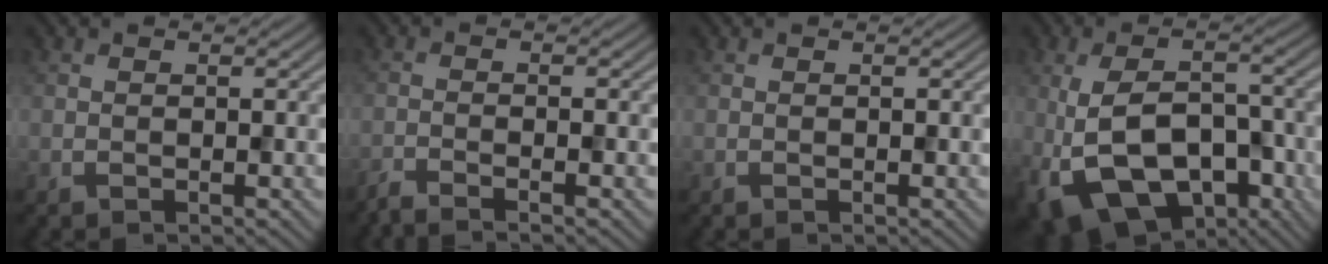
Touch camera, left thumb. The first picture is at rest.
{"total": 3.0, "force": [-2.3, 0.3, 2.0], "torque": [-0.027, -0.001, -0.057]}
{"total": 0.0}
{"total": 13.6, "force": [-5.7, 7.1, 10.1], "torque": [-0.186, -0.017, -0.093]}